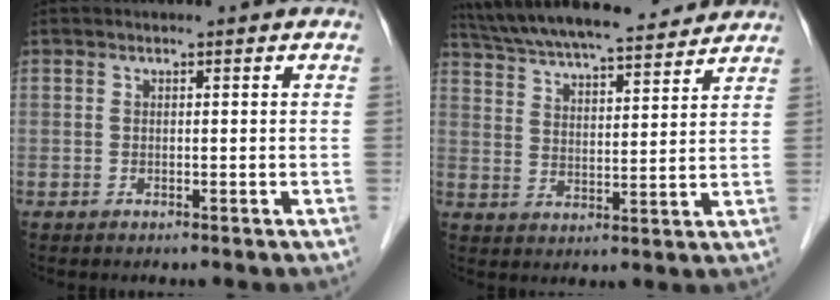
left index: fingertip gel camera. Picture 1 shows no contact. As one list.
[{"total": 19.4, "force": [17.7, 2.9, 7.6], "torque": [-0.134, 0.031, 0.267]}]